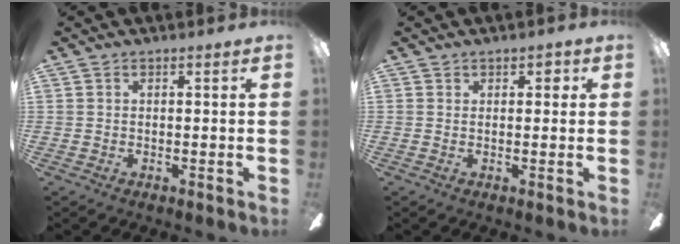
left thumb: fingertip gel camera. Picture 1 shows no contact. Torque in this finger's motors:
{"motor_torque": [-0.01, 0.11, -0.18, 0.09, -0.03]}